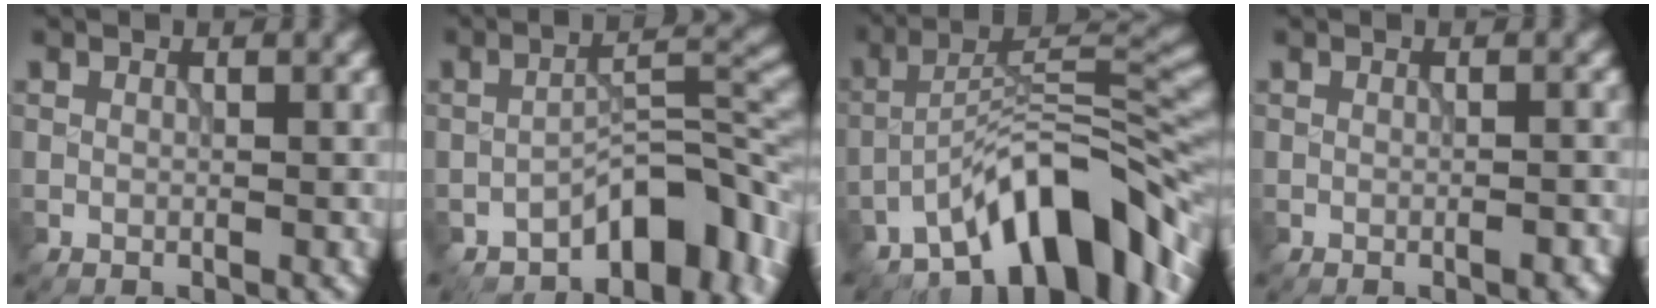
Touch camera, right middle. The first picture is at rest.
{"total": 7.8, "force": [-4.8, 3.4, 5.1], "torque": [-0.049, 0.009, -0.081]}
{"total": 11.3, "force": [-7.2, 4.2, 7.7], "torque": [-0.096, 0.015, -0.138]}
{"total": 1.1, "force": [-0.5, 0.3, 0.9], "torque": [-0.012, 0.001, -0.008]}